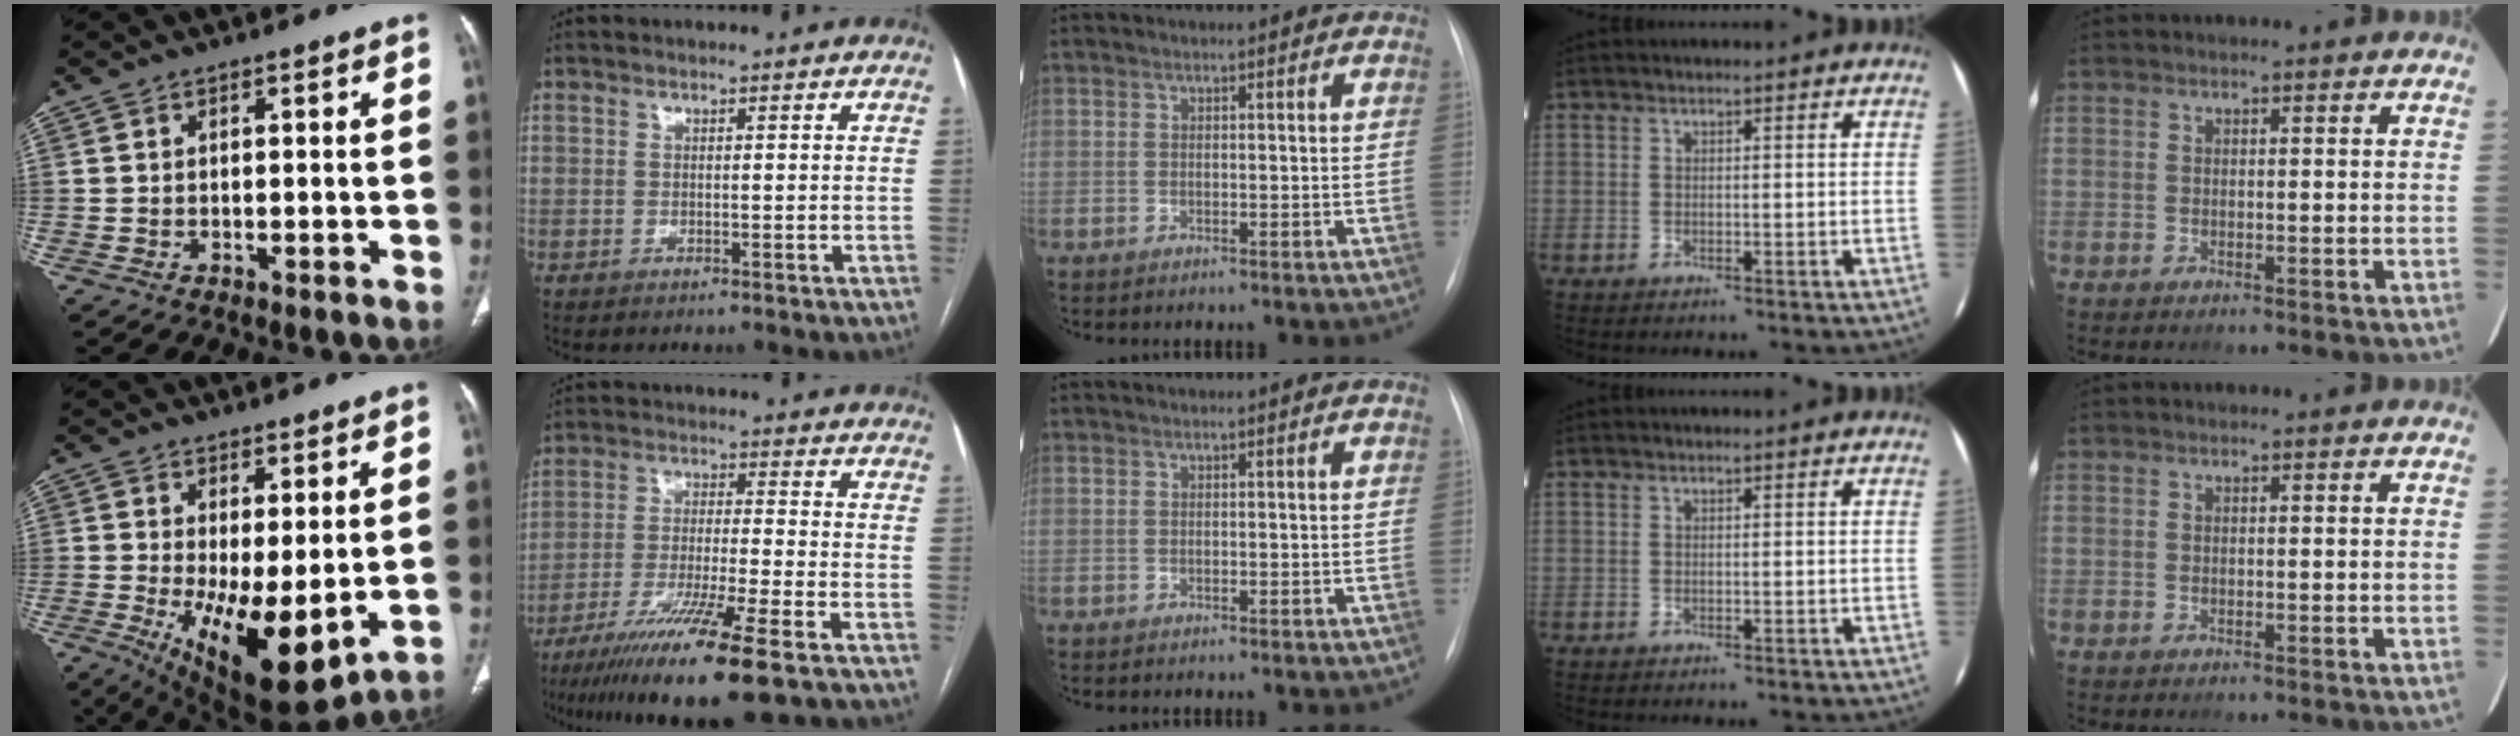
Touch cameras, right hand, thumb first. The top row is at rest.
{"thumb": {"total": 14.4, "force": [-1.8, 5.4, 13.3], "torque": [-0.214, -0.032, -0.006]}, "index": {"total": 15.0, "force": [-9.8, -0.5, 11.4], "torque": [-0.205, -0.043, -0.168]}}